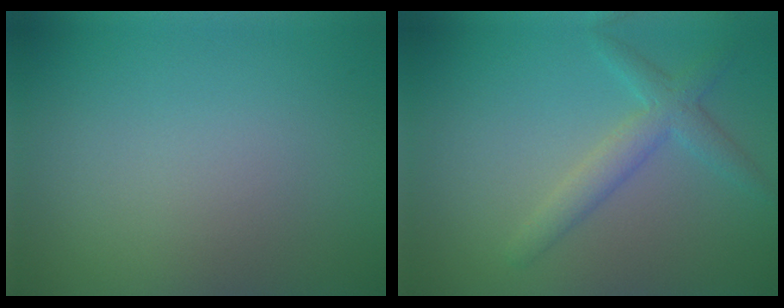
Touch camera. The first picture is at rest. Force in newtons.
{"total": 3.1, "press": 3.1, "slide": 0.1}